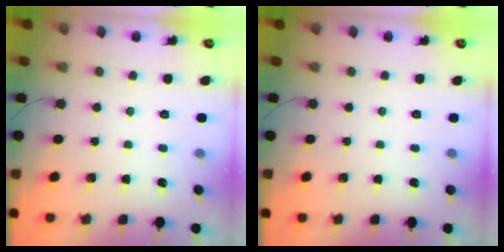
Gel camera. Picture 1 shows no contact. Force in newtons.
{"total": 0.0}